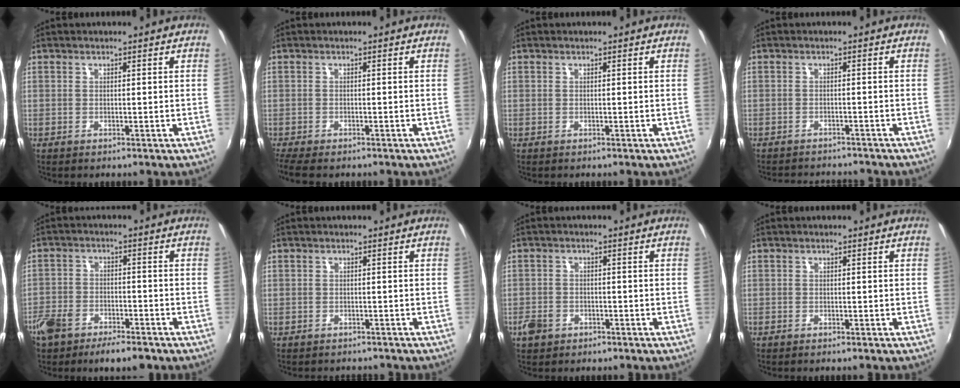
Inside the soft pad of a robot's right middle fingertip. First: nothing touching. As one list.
[{"total": 4.9, "force": [-4.0, 1.3, 2.5], "torque": [-0.063, -0.028, -0.074]}, {"total": 0.0}, {"total": 6.9, "force": [-6.5, 1.5, 1.9], "torque": [-0.050, -0.011, -0.092]}, {"total": 10.0, "force": [-7.2, 4.5, 5.2], "torque": [-0.128, -0.011, -0.130]}, {"total": 1.9, "force": [-1.4, 1.3, 0.0], "torque": [-0.004, 0.005, -0.019]}, {"total": 4.3, "force": [-2.5, 3.1, 1.7], "torque": [-0.045, 0.000, -0.041]}, {"total": 0.5, "force": [-0.5, 0.1, 0.1], "torque": [-0.003, -0.002, -0.011]}]